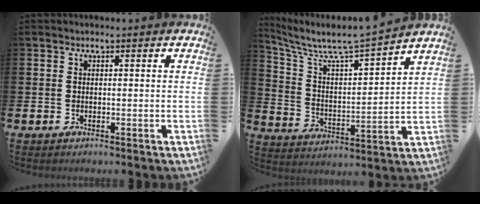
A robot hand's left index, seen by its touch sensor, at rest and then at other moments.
{"total": 7.1, "force": [6.6, 0.2, 2.5], "torque": [-0.082, -0.058, 0.107]}